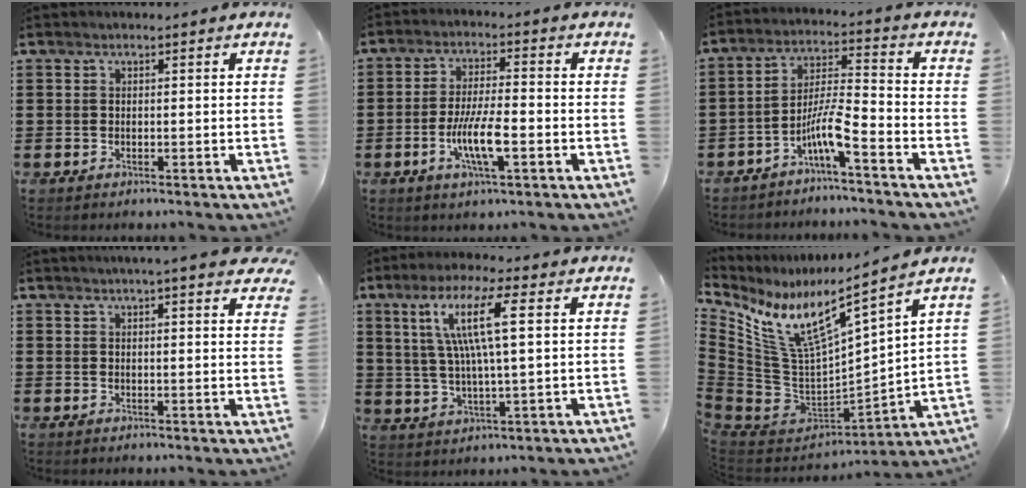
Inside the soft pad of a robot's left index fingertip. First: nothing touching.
{"total": 7.2, "force": [-2.4, 1.6, 6.6], "torque": [-0.136, -0.006, -0.047]}
{"total": 7.2, "force": [-5.0, 0.9, 5.1], "torque": [-0.109, -0.002, -0.100]}
{"total": 3.4, "force": [2.9, -0.1, 1.9], "torque": [-0.038, -0.004, 0.051]}
{"total": 10.8, "force": [3.7, 1.8, 10.0], "torque": [-0.214, 0.003, 0.055]}
{"total": 10.8, "force": [7.1, 2.4, 7.8], "torque": [-0.184, -0.059, 0.122]}